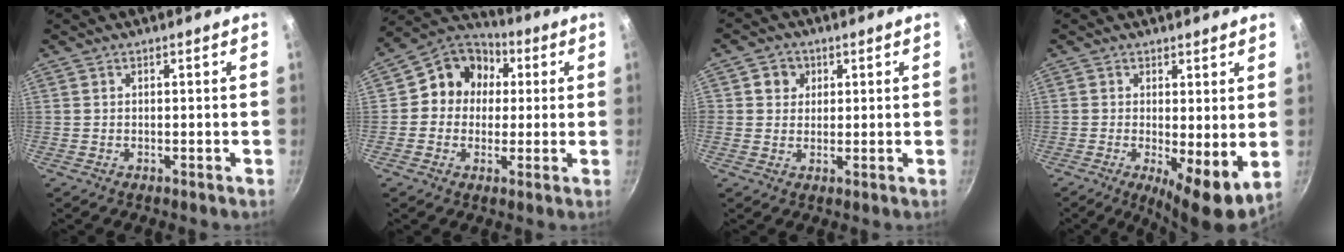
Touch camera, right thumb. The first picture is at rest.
{"total": 11.5, "force": [1.7, 10.3, 5.0], "torque": [-0.040, 0.021, 0.004]}
{"total": 4.0, "force": [1.2, 3.7, 0.9], "torque": [0.017, 0.001, 0.013]}
{"total": 7.7, "force": [-0.1, 2.4, 7.3], "torque": [-0.103, -0.020, 0.001]}